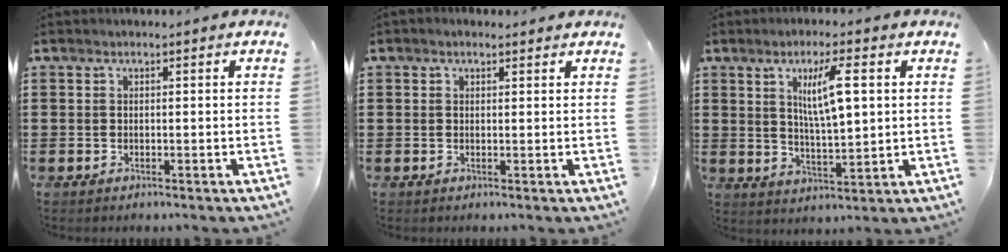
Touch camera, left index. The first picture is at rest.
{"total": 0.7, "force": [0.5, 0.4, 0.3], "torque": [-0.007, 0.004, 0.009]}
{"total": 7.5, "force": [2.5, 1.6, 6.9], "torque": [-0.129, 0.004, 0.038]}